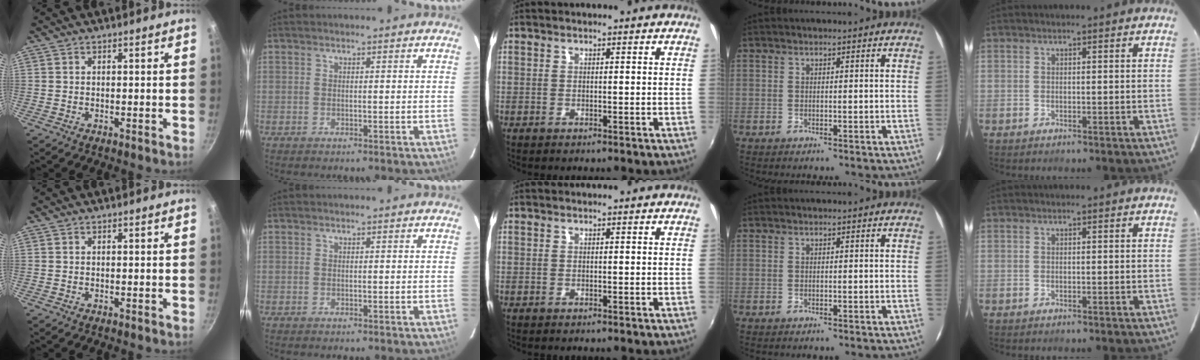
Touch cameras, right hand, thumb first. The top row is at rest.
{}